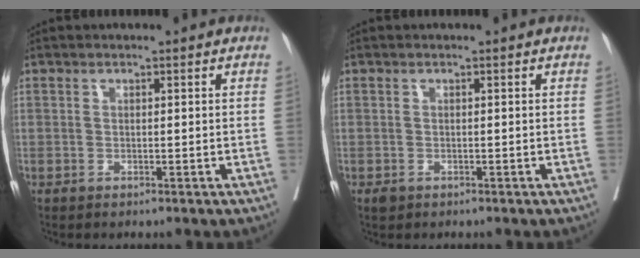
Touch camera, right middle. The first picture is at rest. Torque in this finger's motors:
{"motor_torque": [0.25, -0.19, 0.00, 0.00]}